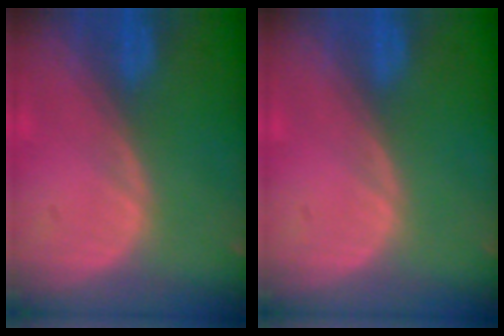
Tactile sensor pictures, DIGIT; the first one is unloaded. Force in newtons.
{"total": 0.0}